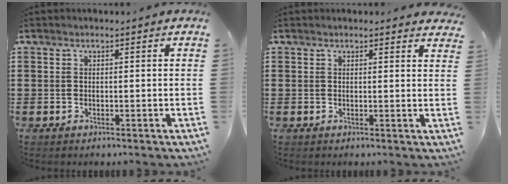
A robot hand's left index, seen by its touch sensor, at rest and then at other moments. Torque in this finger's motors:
{"motor_torque": [1.61, -0.53, 0.02, -0.13]}